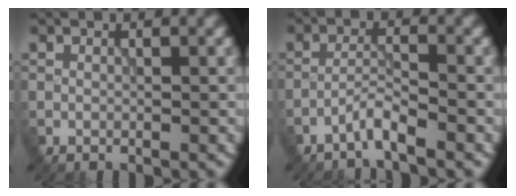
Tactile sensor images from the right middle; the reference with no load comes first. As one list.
[{"total": 2.0, "force": [-1.7, -0.1, 1.0], "torque": [-0.017, 0.009, -0.041]}]